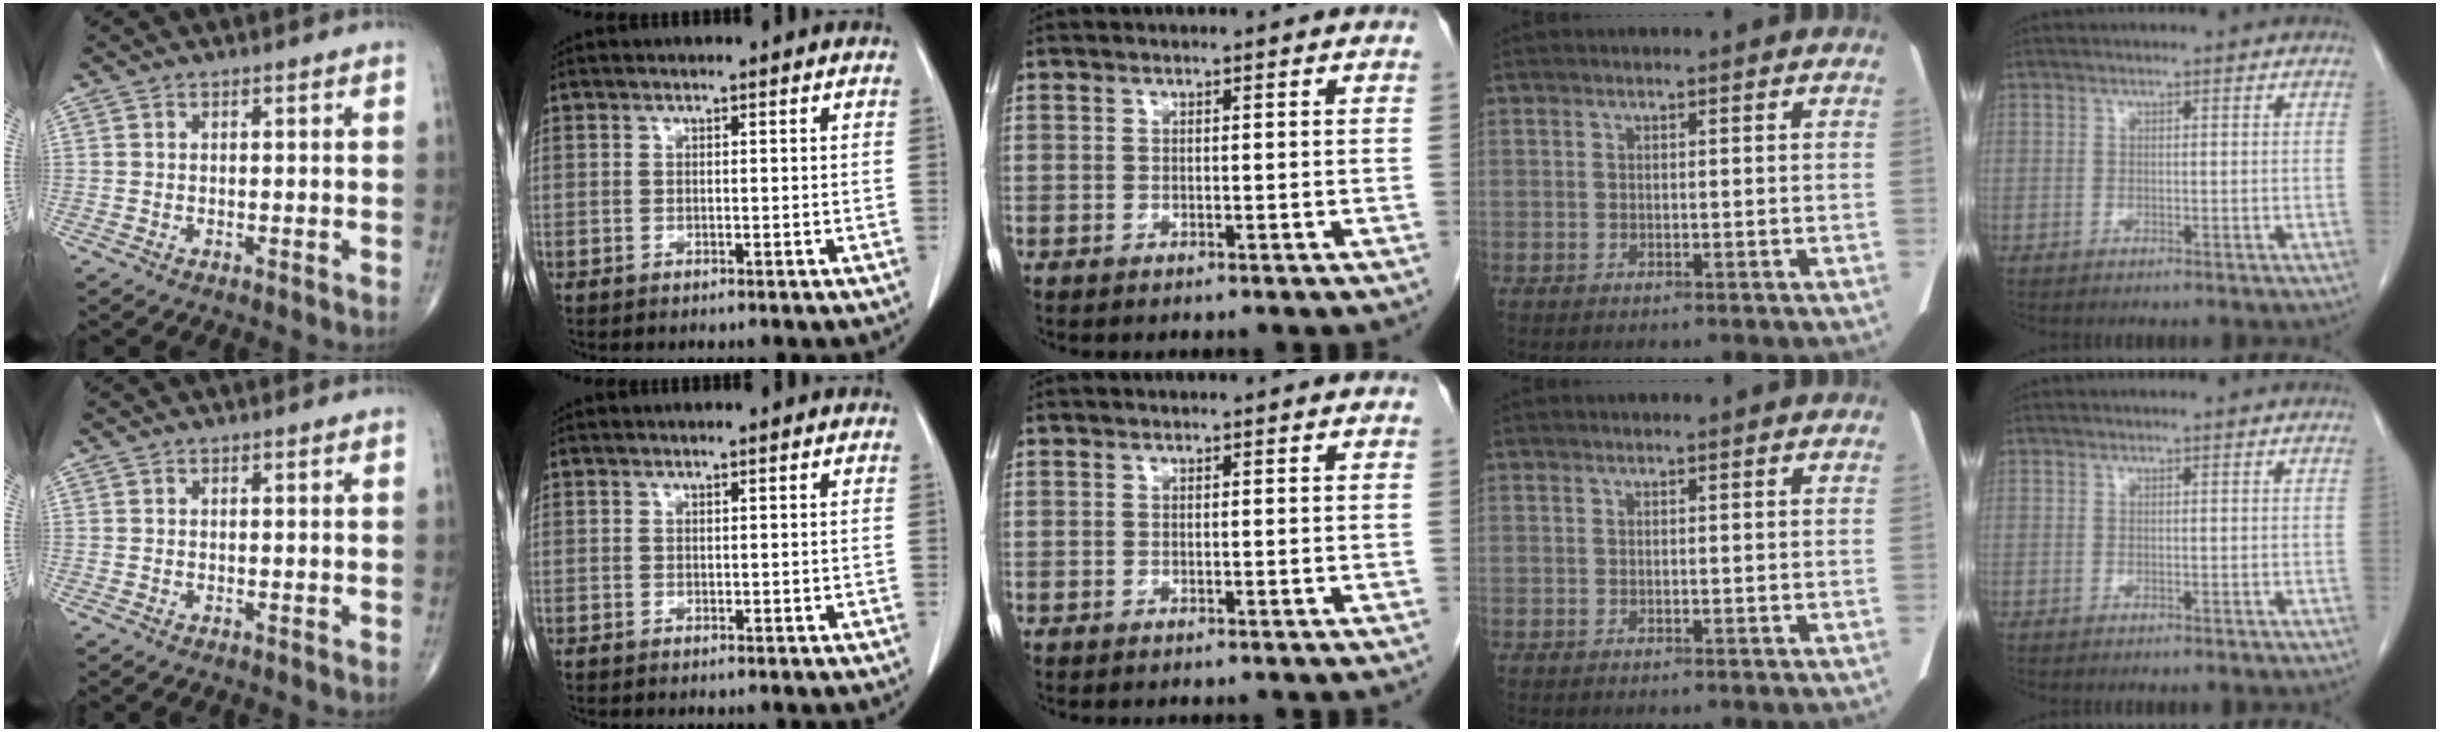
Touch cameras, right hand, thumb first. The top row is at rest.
{}